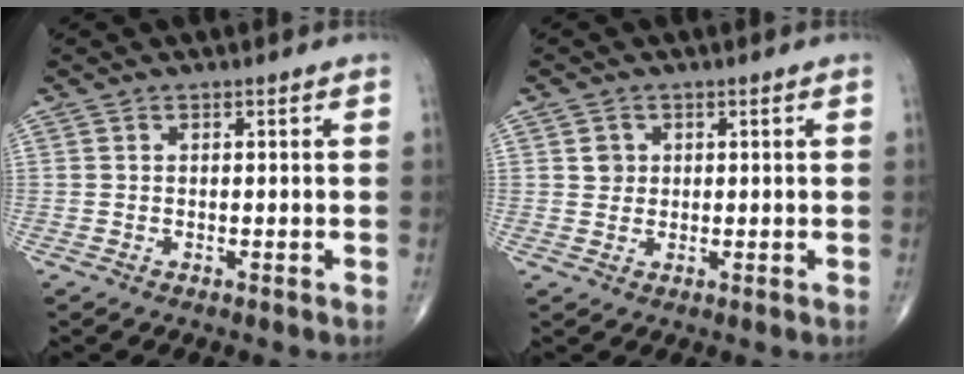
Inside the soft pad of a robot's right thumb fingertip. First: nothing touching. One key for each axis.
{"total": 2.2, "fx": 0.6, "fy": 2.0, "fz": 0.6, "tx": 0.001, "ty": -0.002, "tz": 0.009}